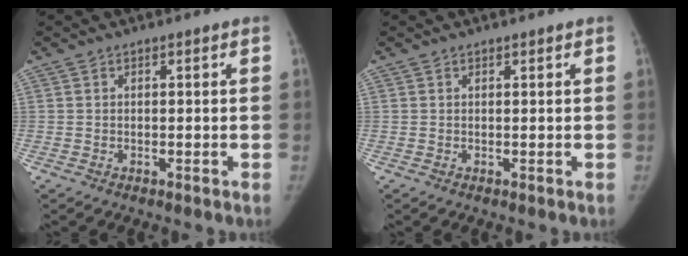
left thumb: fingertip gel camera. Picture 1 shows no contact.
{"total": 0.0}